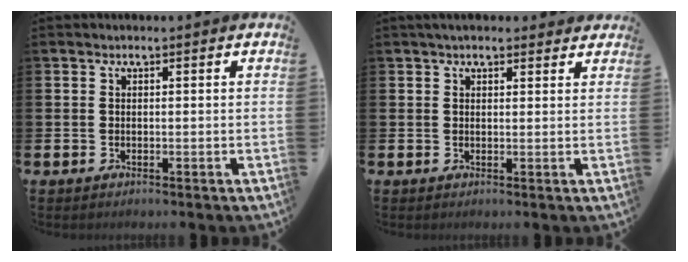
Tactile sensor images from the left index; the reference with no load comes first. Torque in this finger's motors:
{"motor_torque": [0.52, -1.62, -0.06, 0.04]}